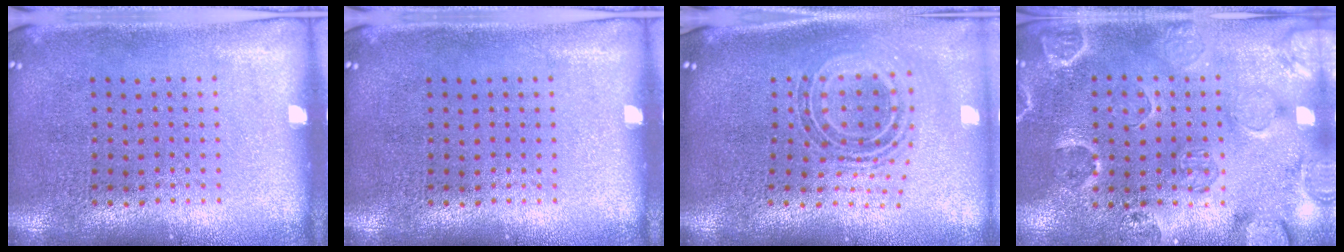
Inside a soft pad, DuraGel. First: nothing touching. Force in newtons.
{"total": 0.0}
{"total": 1.0, "press": 0.9, "slide": 0.5}
{"total": 2.5, "press": 2.0, "slide": 1.5}